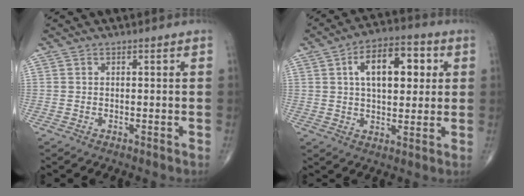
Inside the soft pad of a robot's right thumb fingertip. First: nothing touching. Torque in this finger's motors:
{"motor_torque": [0.40, 3.13, 1.46, 0.44, 0.14]}